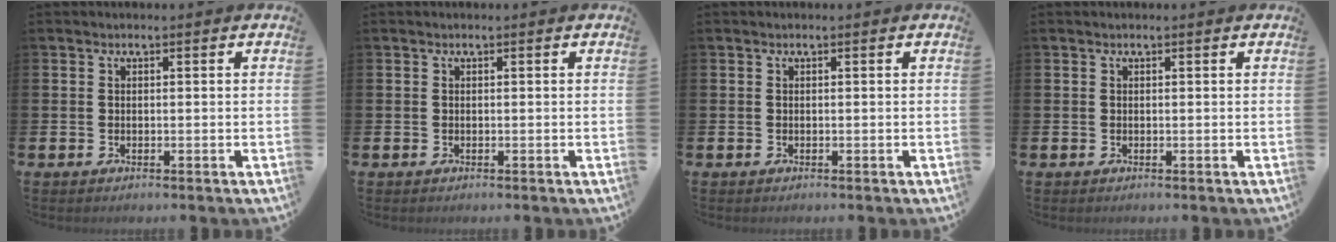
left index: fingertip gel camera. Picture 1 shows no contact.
{"total": 0.0}
{"total": 0.0}
{"total": 0.0}